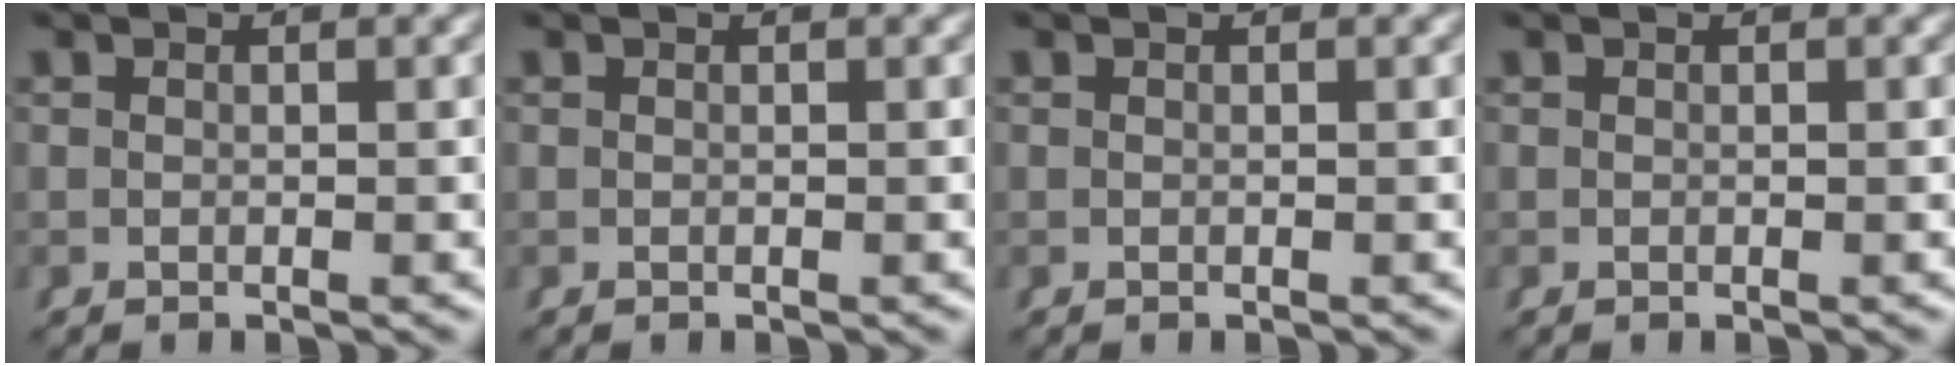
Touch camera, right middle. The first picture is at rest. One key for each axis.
{"total": 0.0}
{"total": 1.7, "fx": -0.2, "fy": -1.6, "fz": -0.5, "tx": 0.020, "ty": -0.009, "tz": 0.006}
{"total": 0.0}